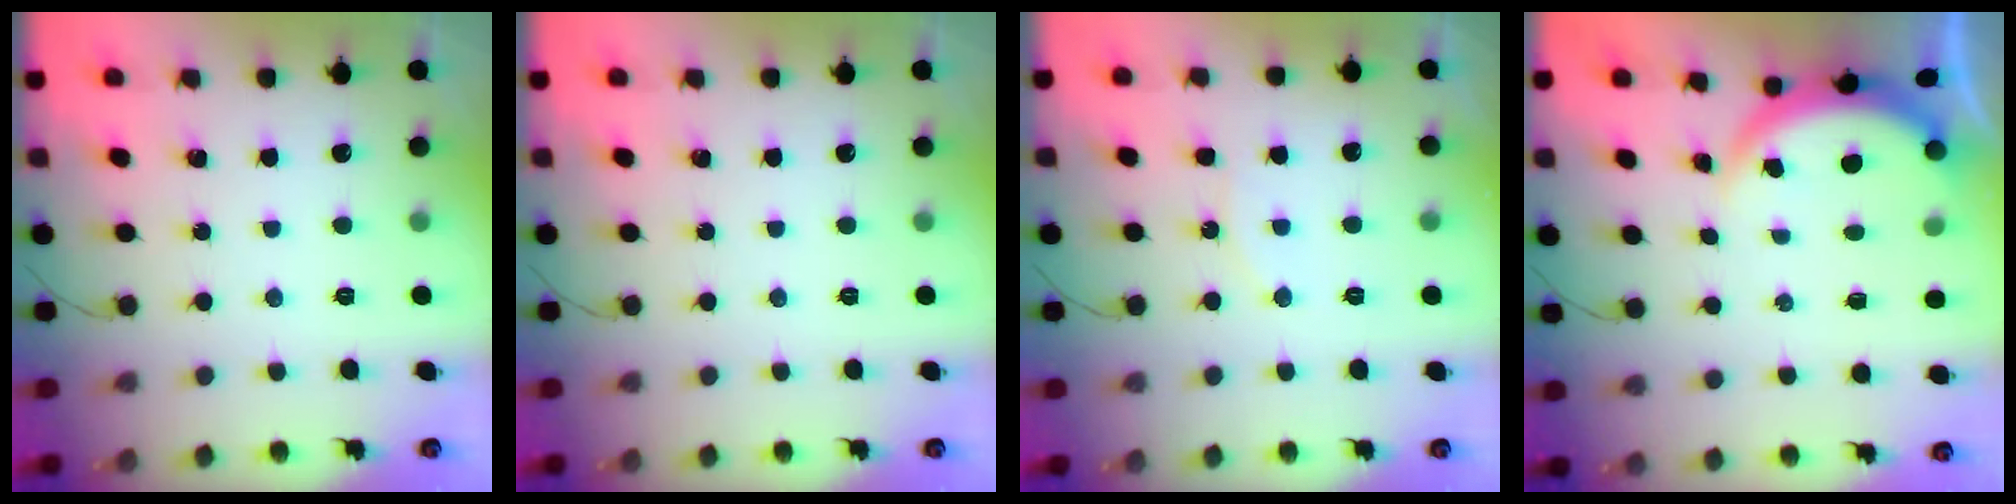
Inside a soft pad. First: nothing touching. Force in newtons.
{"total": 0.0}
{"total": 7.9, "press": 7.8, "slide": 0.7}
{"total": 3.7, "press": 3.6, "slide": 0.6}